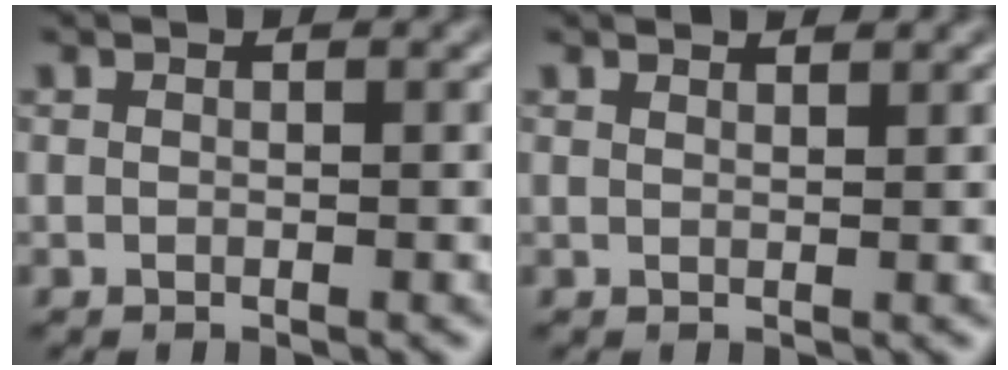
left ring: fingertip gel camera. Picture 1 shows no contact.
{"total": 1.2, "force": [1.2, 0.0, 0.2], "torque": [-0.006, -0.001, 0.014]}